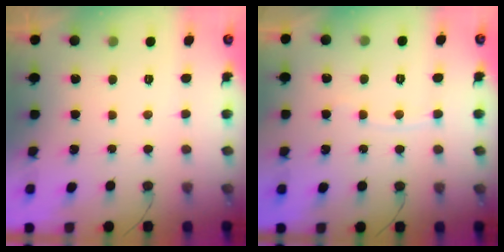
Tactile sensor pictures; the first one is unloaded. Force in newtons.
{"total": 3.9, "press": 3.9, "slide": 0.6}